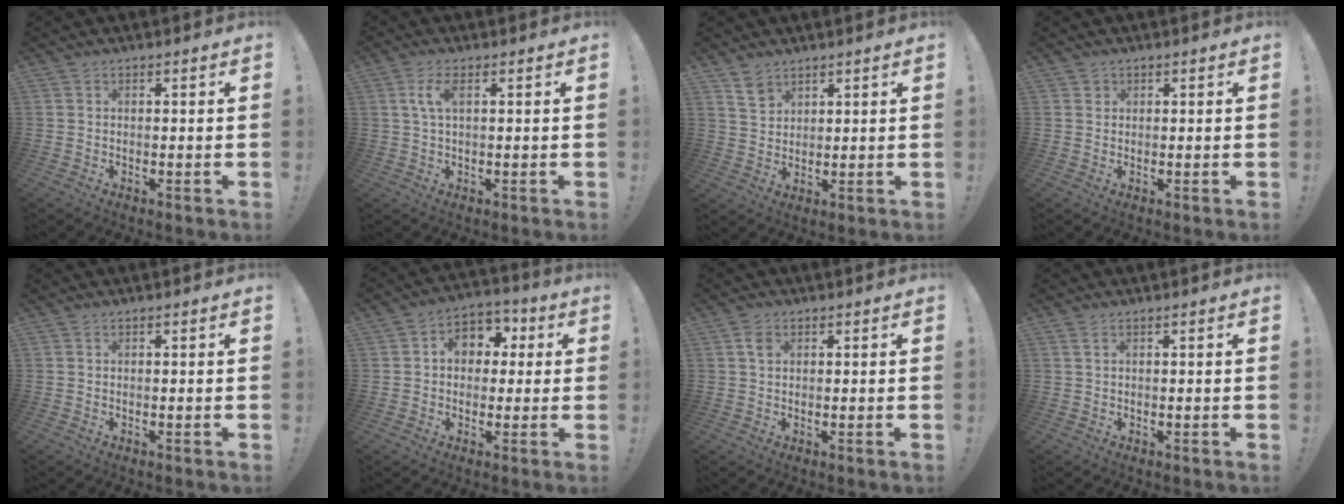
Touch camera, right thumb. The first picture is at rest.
{"total": 4.5, "force": [1.3, 1.5, 4.1], "torque": [-0.075, 0.002, 0.022]}
{"total": 5.4, "force": [4.1, 3.4, 1.1], "torque": [-0.011, -0.028, 0.077]}
{"total": 1.3, "force": [0.7, 1.1, 0.2], "torque": [0.001, -0.001, 0.012]}
{"total": 0.0}
{"total": 8.5, "force": [1.2, 7.1, 4.5], "torque": [-0.055, 0.004, 0.026]}
{"total": 2.0, "force": [0.9, 1.4, 1.1], "torque": [-0.012, -0.002, 0.014]}
{"total": 1.2, "force": [0.6, 0.3, 1.0], "torque": [-0.025, 0.003, 0.012]}